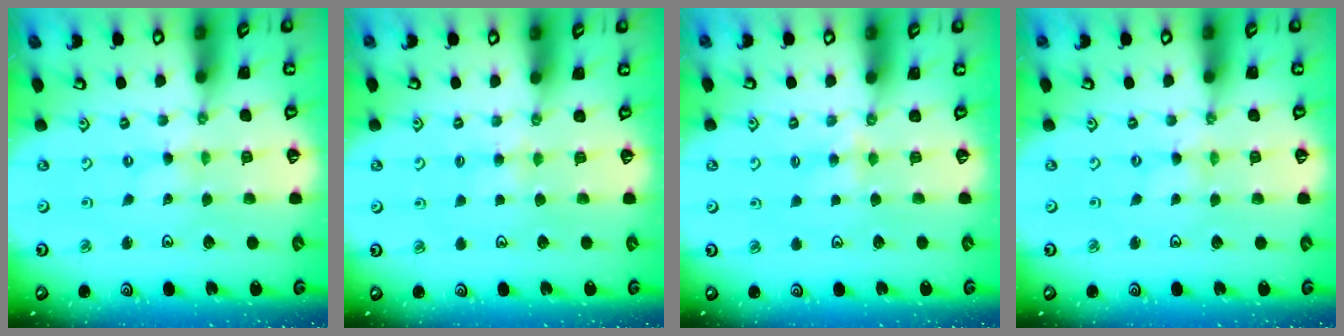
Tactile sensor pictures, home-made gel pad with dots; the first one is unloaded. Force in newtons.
{"total": 3.3, "press": 3.2, "slide": 0.6}
{"total": 3.0, "press": 2.9, "slide": 0.4}
{"total": 0.0}